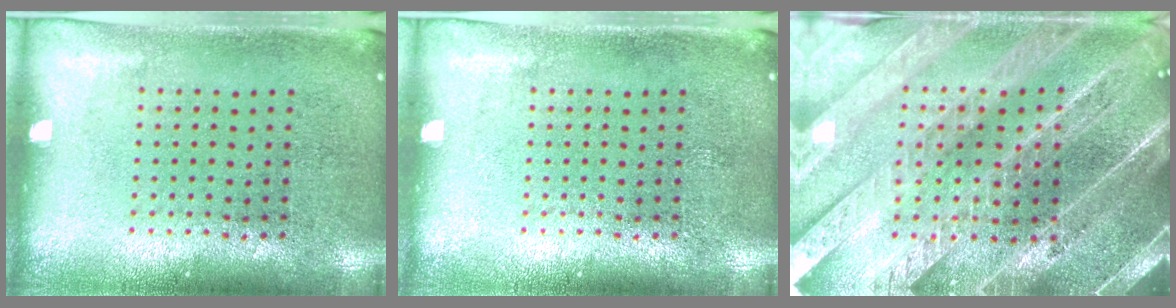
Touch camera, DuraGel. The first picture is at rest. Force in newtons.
{"total": 0.0}
{"total": 5.0, "press": 4.4, "slide": 2.4}